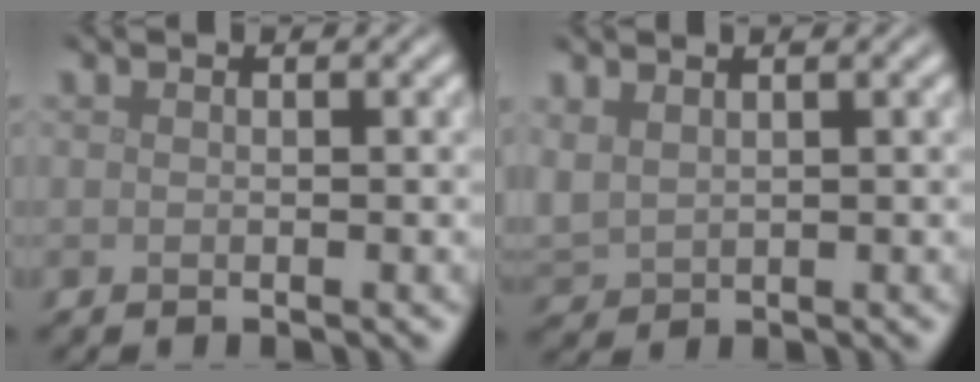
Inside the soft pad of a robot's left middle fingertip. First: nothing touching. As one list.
[{"total": 2.1, "force": [1.4, 1.1, 1.2], "torque": [-0.036, 0.005, 0.037]}]